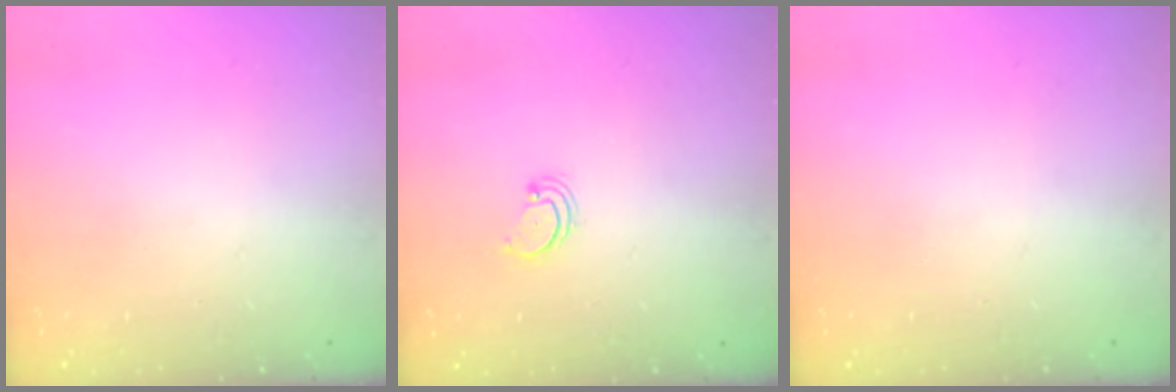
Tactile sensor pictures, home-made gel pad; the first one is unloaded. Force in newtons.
{"total": 2.2, "press": 2.2, "slide": 0.2}
{"total": 0.0}